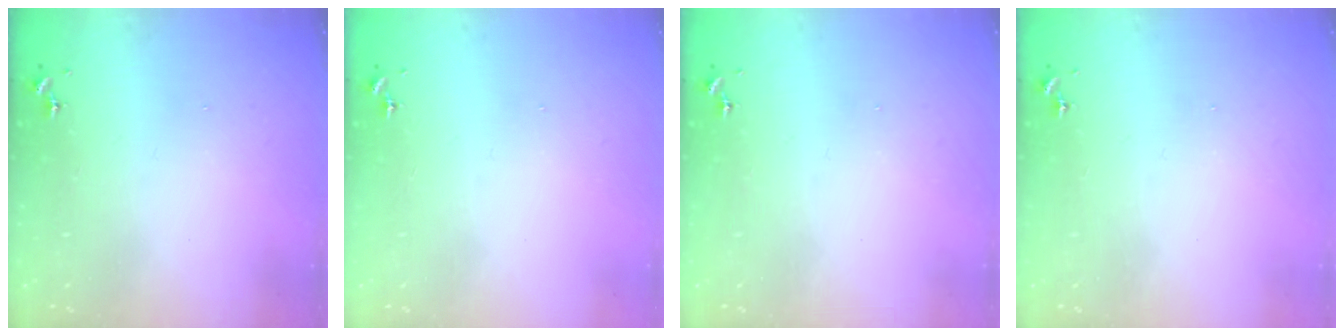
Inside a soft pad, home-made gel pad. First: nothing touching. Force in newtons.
{"total": 0.0}
{"total": 0.0}
{"total": 0.0}